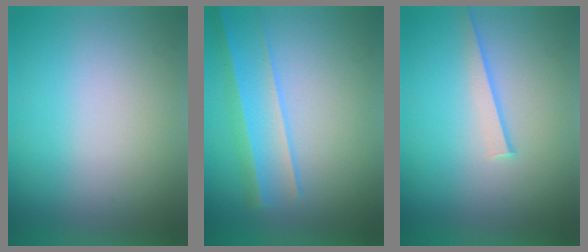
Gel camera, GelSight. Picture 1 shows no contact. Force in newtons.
{"total": 2.2}
{"total": 1.1}